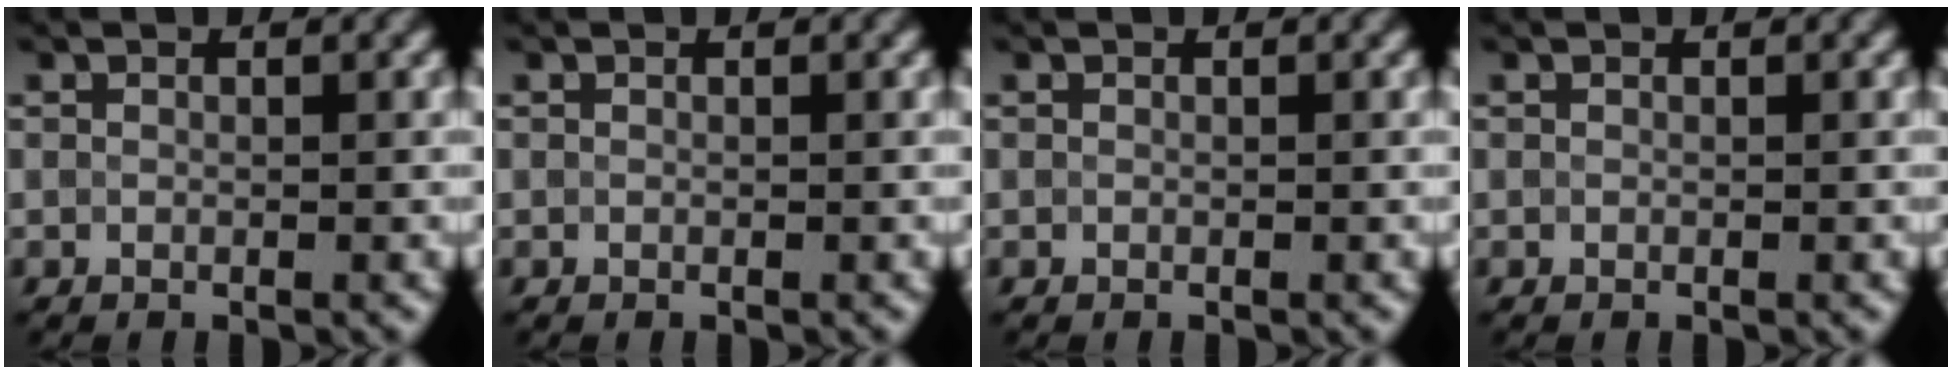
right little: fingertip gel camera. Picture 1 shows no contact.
{"total": 0.0}
{"total": 0.0}
{"total": 0.0}